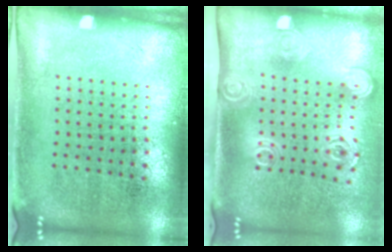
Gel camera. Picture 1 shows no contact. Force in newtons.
{"total": 2.0, "press": 1.4, "slide": 1.5}